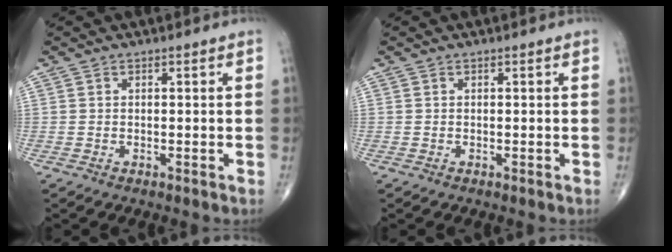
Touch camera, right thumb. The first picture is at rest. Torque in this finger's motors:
{"motor_torque": [-0.12, 0.12, 0.00, 0.00, 0.01]}